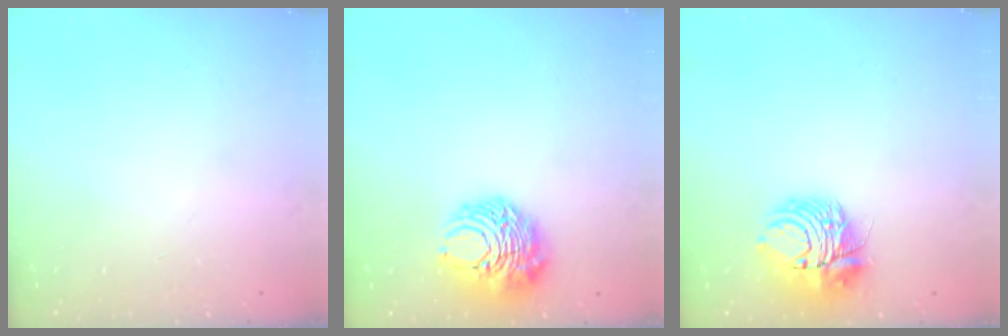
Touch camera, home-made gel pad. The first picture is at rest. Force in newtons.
{"total": 10.1, "press": 10.0, "slide": 1.3}
{"total": 10.4, "press": 10.3, "slide": 1.6}